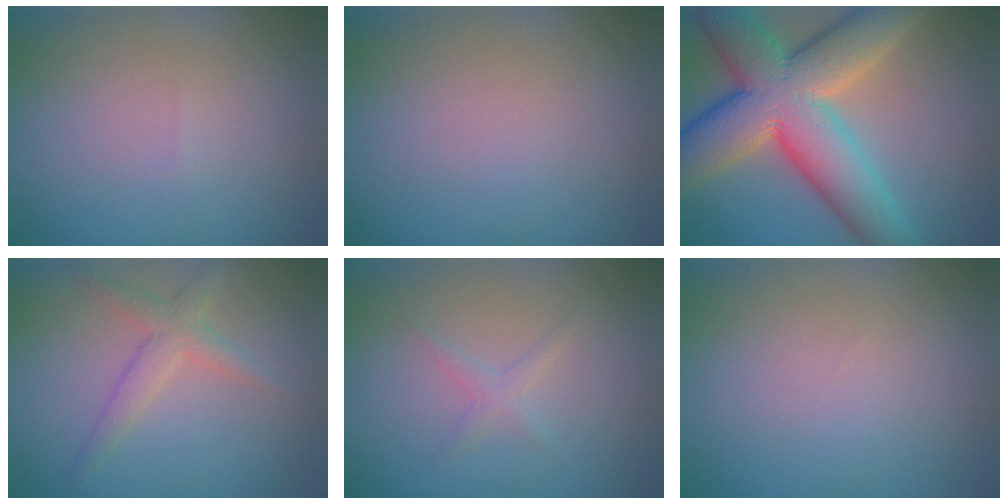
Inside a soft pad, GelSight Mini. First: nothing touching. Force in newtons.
{"total": 0.0}
{"total": 12.6, "press": 12.5, "slide": 0.7}
{"total": 2.5, "press": 2.5, "slide": 0.2}
{"total": 1.1, "press": 1.1, "slide": 0.1}
{"total": 0.0}